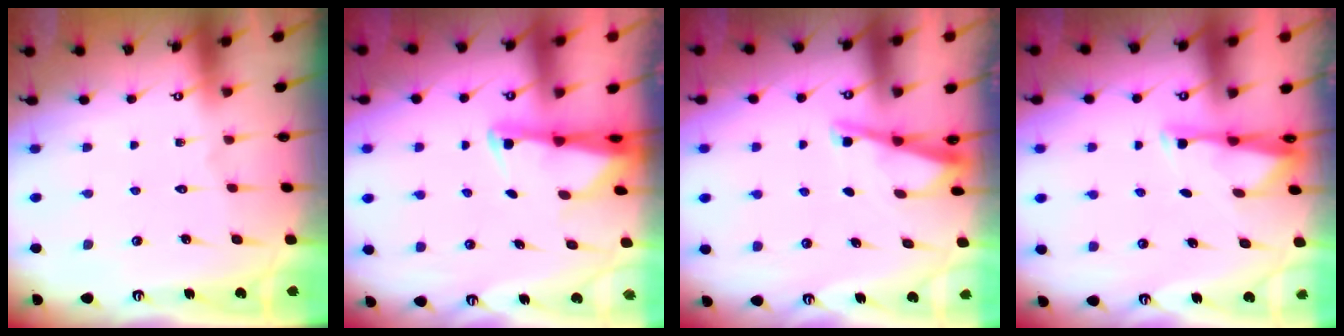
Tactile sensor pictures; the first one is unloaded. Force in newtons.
{"total": 2.3, "press": 2.3, "slide": 0.5}
{"total": 3.5, "press": 3.4, "slide": 0.4}
{"total": 2.9, "press": 2.9, "slide": 0.6}